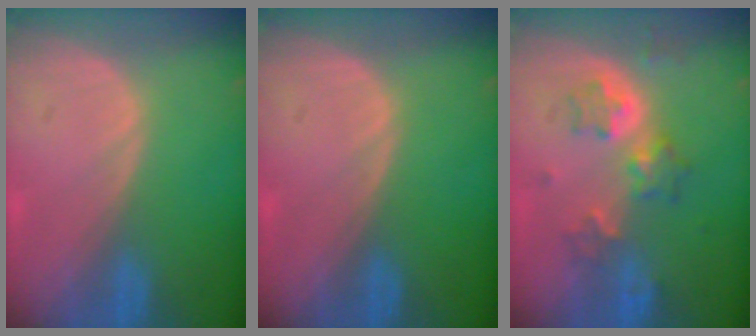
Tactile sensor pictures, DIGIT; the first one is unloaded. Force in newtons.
{"total": 0.0}
{"total": 6.4, "press": 5.6, "slide": 3.1}